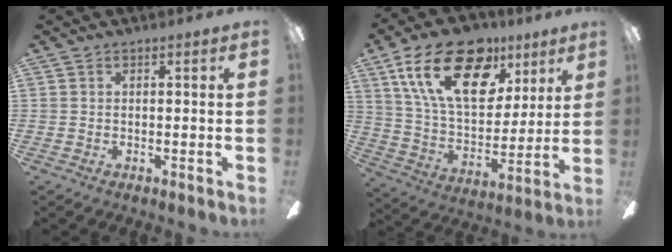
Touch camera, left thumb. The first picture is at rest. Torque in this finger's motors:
{"motor_torque": [0.41, 0.67, 1.70, -1.07, 0.49]}